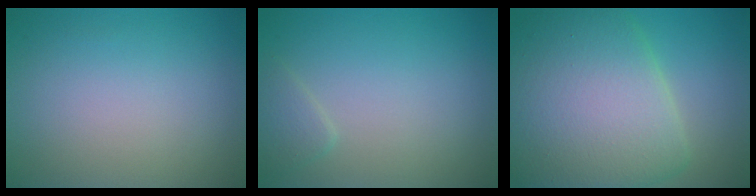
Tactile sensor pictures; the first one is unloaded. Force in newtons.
{"total": 1.2, "press": 1.2, "slide": 0.1}
{"total": 11.8, "press": 11.8, "slide": 0.6}